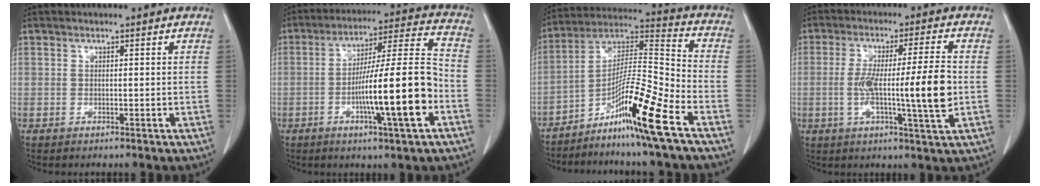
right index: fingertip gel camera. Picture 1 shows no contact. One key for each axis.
{"total": 15.6, "fx": -4.9, "fy": 0.3, "fz": 14.8, "tx": -0.244, "ty": 0.007, "tz": -0.080}
{"total": 14.7, "fx": -8.7, "fy": -1.3, "fz": 11.8, "tx": -0.221, "ty": -0.008, "tz": -0.156}
{"total": 12.1, "fx": -1.5, "fy": 0.0, "fz": 12.0, "tx": -0.203, "ty": 0.000, "tz": -0.027}